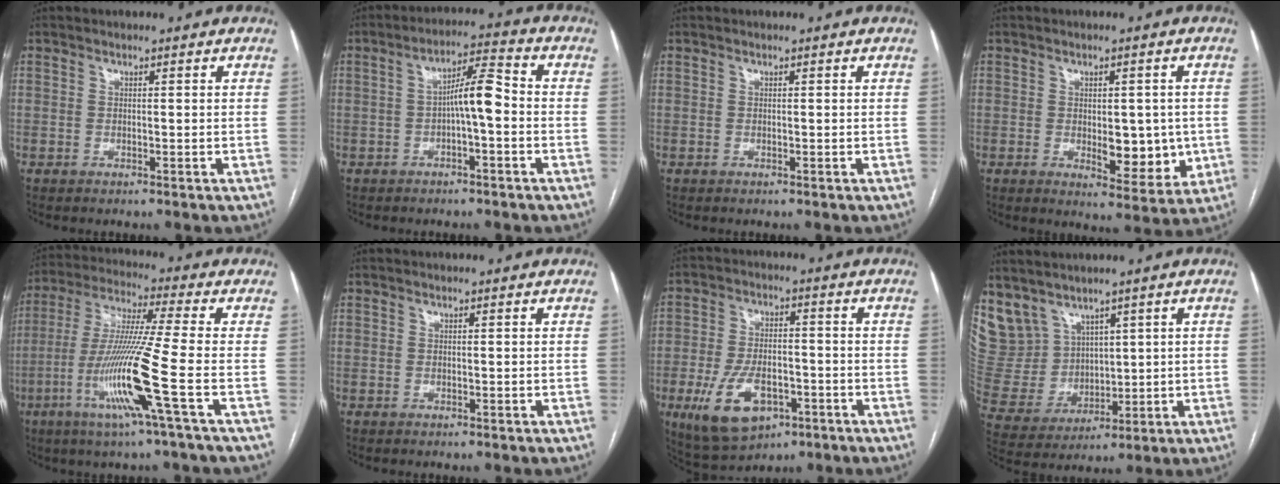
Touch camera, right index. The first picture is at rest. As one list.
[{"total": 6.3, "force": [-0.9, 1.0, 6.1], "torque": [-0.102, 0.023, -0.015]}, {"total": 0.0}, {"total": 8.0, "force": [-0.7, 3.9, 7.0], "torque": [-0.078, -0.004, 0.003]}, {"total": 14.4, "force": [-4.9, -2.0, 13.4], "torque": [-0.272, -0.022, -0.101]}, {"total": 0.0}, {"total": 11.6, "force": [-4.9, 6.2, 8.4], "torque": [-0.169, -0.004, -0.075]}, {"total": 10.4, "force": [7.3, 7.2, 1.8], "torque": [-0.063, 0.027, 0.174]}]